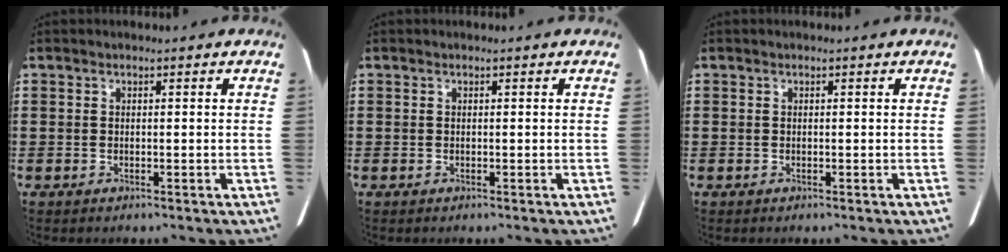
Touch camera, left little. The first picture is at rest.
{"total": 0.0}
{"total": 0.0}